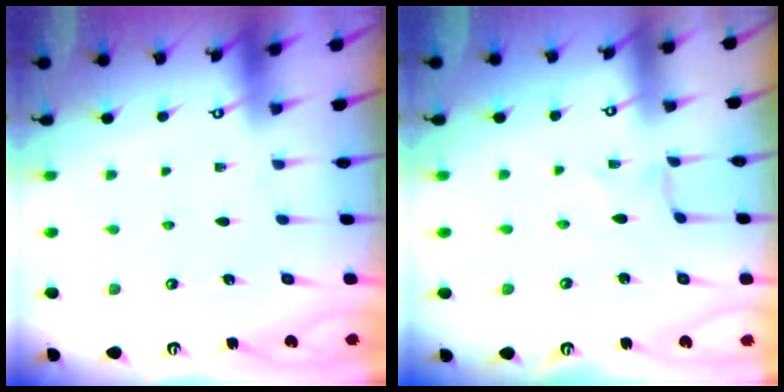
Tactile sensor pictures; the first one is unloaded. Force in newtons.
{"total": 0.0}